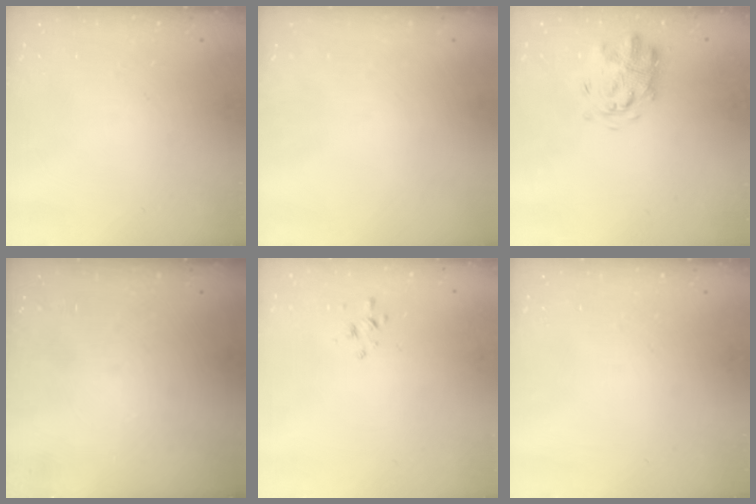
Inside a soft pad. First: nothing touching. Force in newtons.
{"total": 0.0}
{"total": 3.6, "press": 3.5, "slide": 0.9}
{"total": 0.0}
{"total": 1.7, "press": 1.7, "slide": 0.3}
{"total": 0.0}